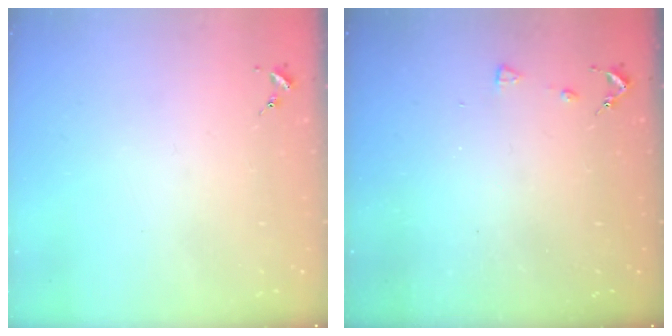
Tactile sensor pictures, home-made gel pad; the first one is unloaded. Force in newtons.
{"total": 3.6, "press": 3.5, "slide": 0.5}